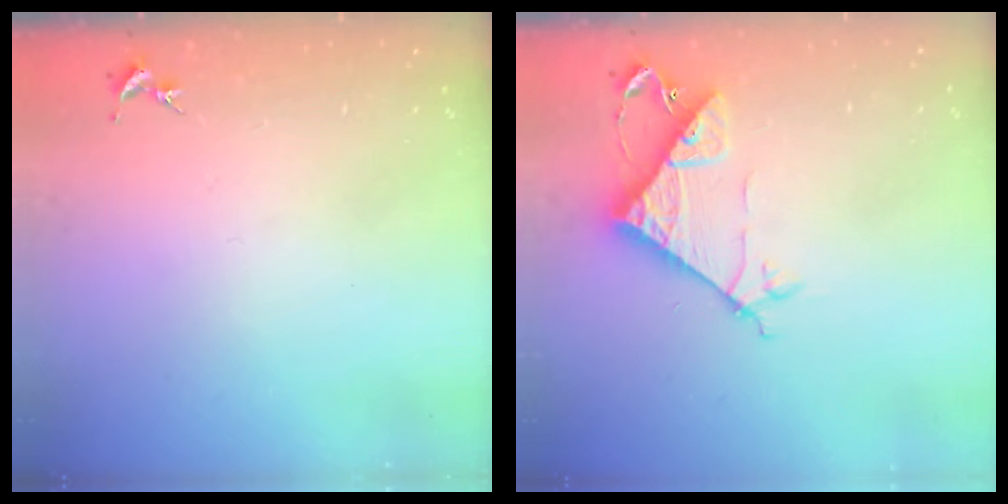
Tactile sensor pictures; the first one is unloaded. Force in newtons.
{"total": 7.7, "press": 7.7, "slide": 0.7}